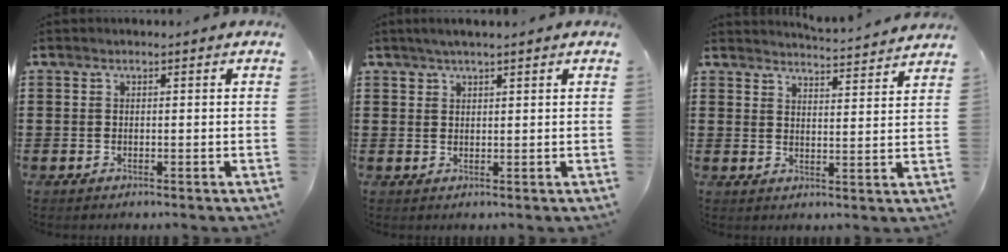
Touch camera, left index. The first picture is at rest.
{"total": 1.8, "force": [1.5, 0.3, 0.9], "torque": [-0.019, 0.003, 0.027]}
{"total": 4.0, "force": [3.9, -0.5, 0.2], "torque": [-0.011, -0.030, 0.067]}